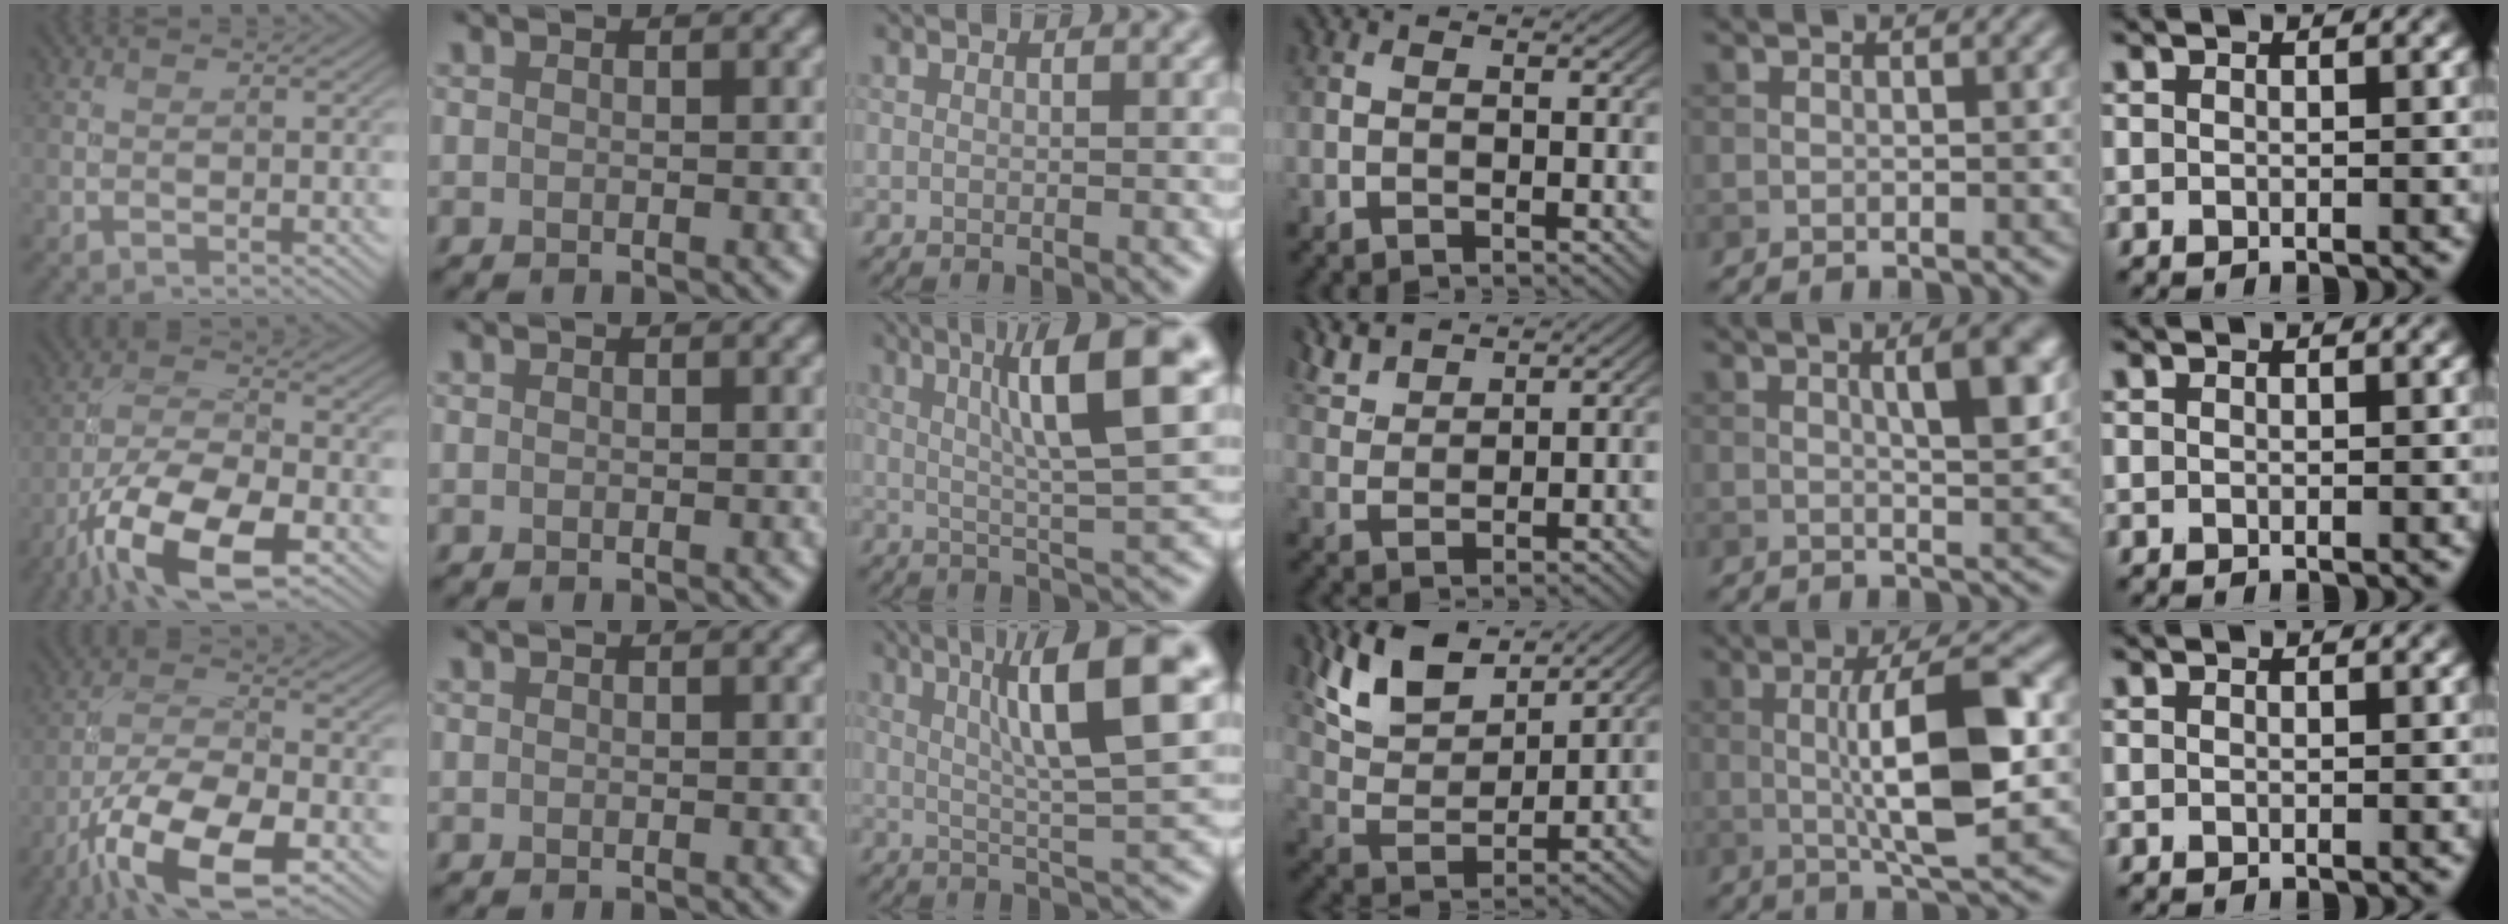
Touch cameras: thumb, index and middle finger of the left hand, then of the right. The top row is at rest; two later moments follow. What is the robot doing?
{"motion": "unscrew", "object": "medicine bottle"}